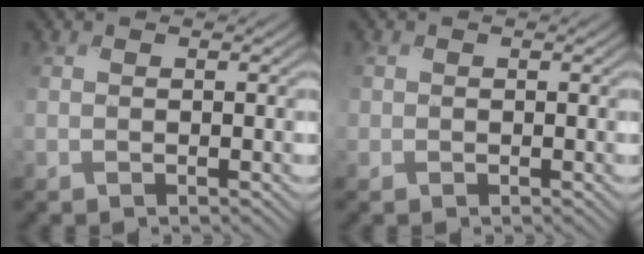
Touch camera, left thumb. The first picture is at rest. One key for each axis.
{"total": 0.6, "fx": 0.0, "fy": 0.6, "fz": 0.0, "tx": 0.001, "ty": -0.003, "tz": -0.004}